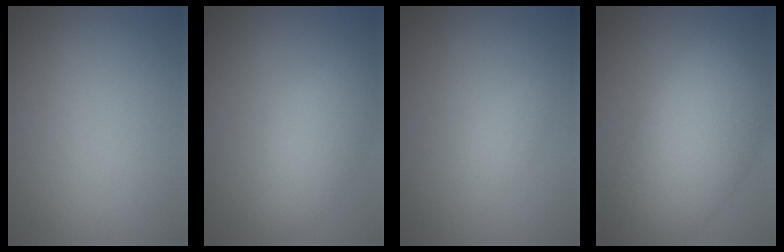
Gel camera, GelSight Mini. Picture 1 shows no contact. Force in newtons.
{"total": 4.1, "press": 4.1, "slide": 0.3}
{"total": 1.1, "press": 1.1, "slide": 0.1}
{"total": 10.0, "press": 10.0, "slide": 0.4}